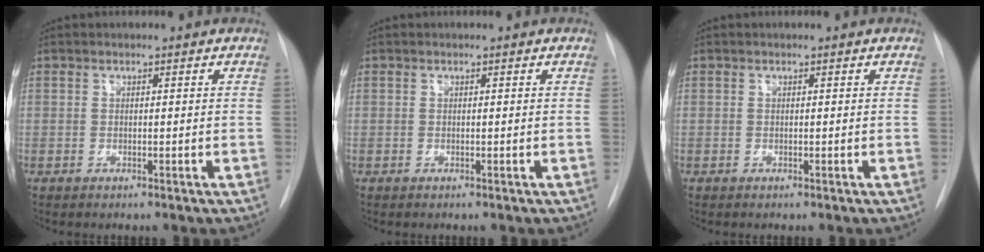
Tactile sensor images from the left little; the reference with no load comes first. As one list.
[{"total": 0.0}, {"total": 0.0}]